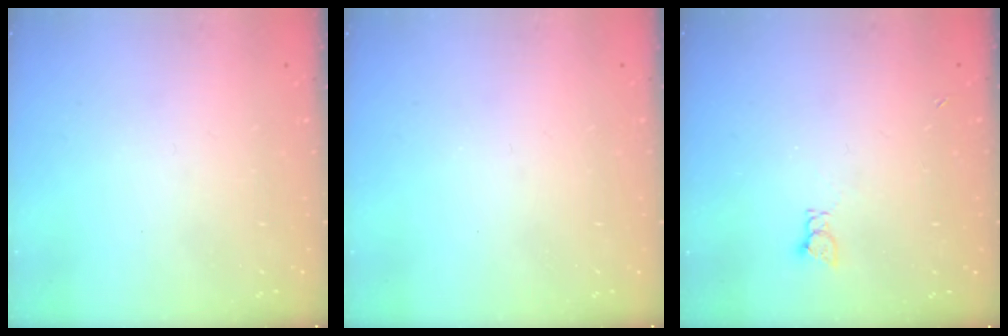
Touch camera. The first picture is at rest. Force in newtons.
{"total": 0.0}
{"total": 2.0, "press": 2.0, "slide": 0.3}